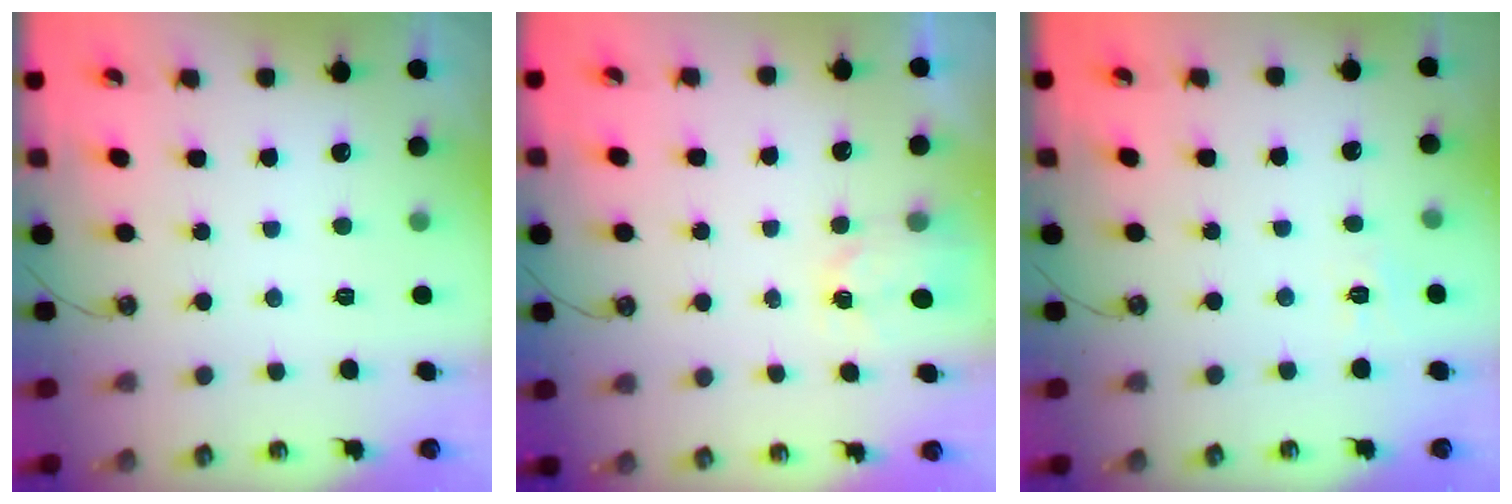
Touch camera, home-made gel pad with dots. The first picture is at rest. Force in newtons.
{"total": 2.2, "press": 2.2, "slide": 0.2}
{"total": 2.5, "press": 2.5, "slide": 0.5}